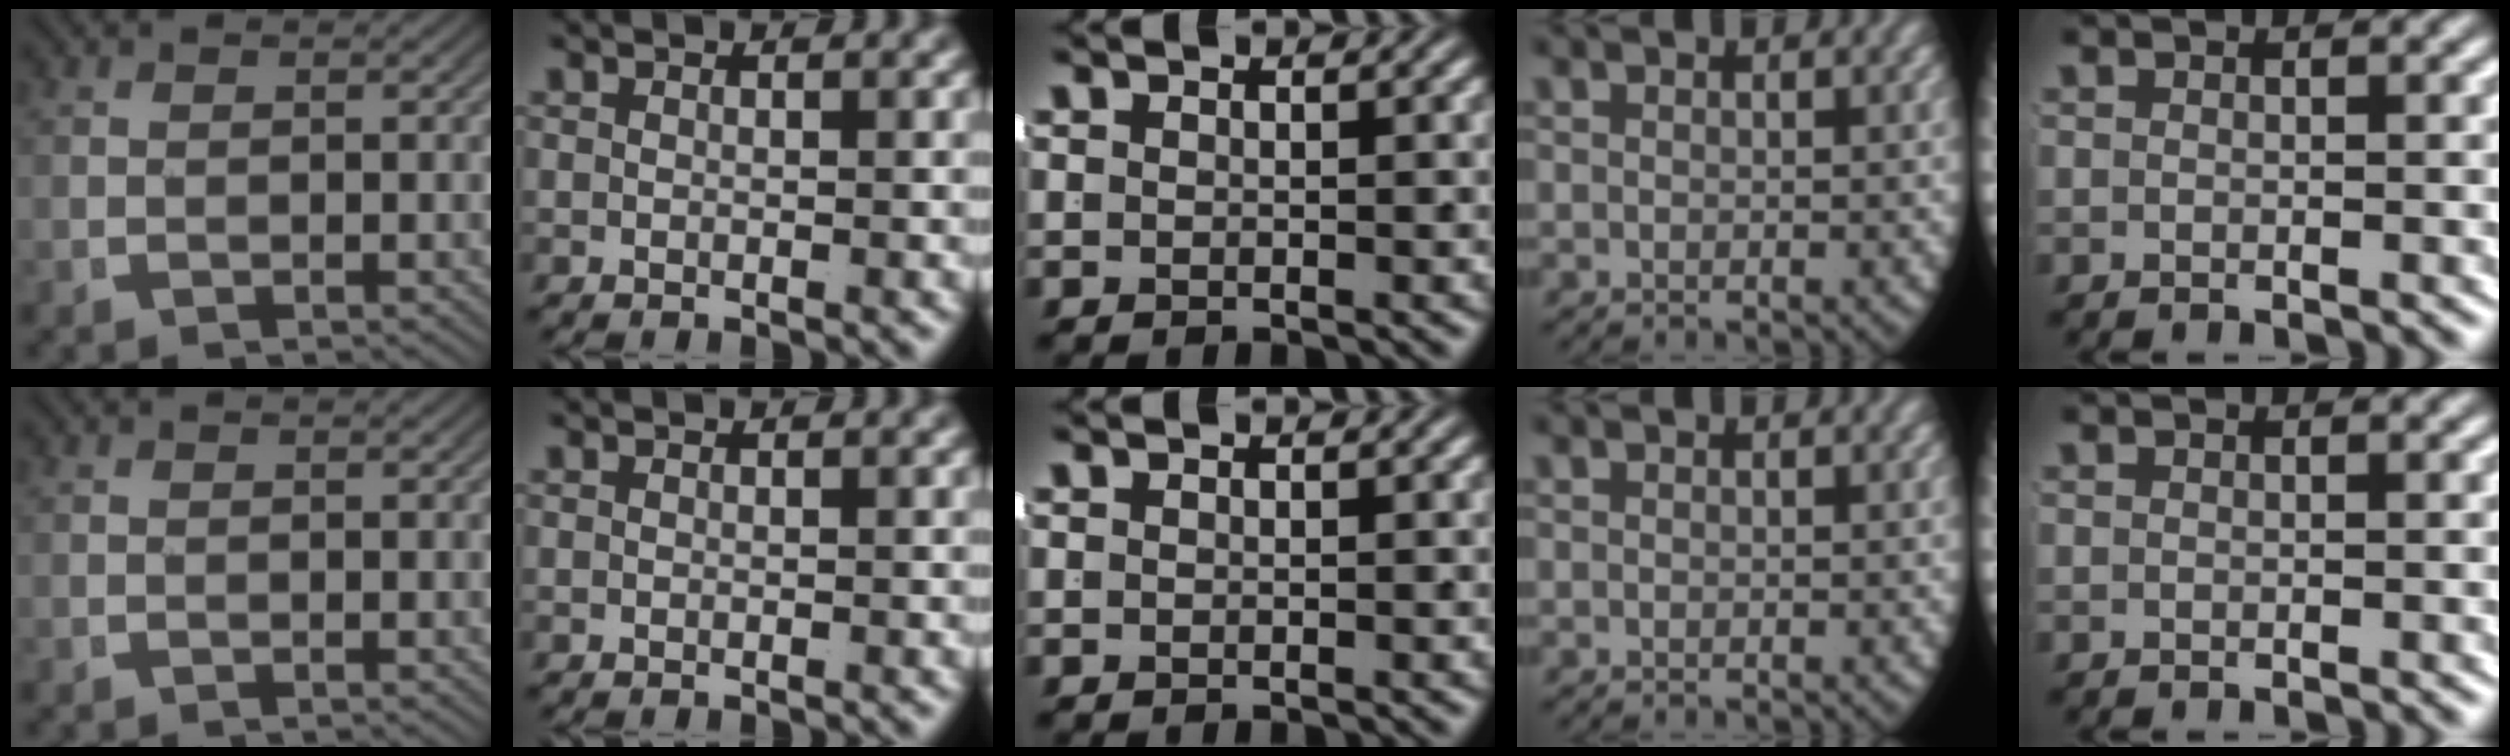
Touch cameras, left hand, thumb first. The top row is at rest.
{}